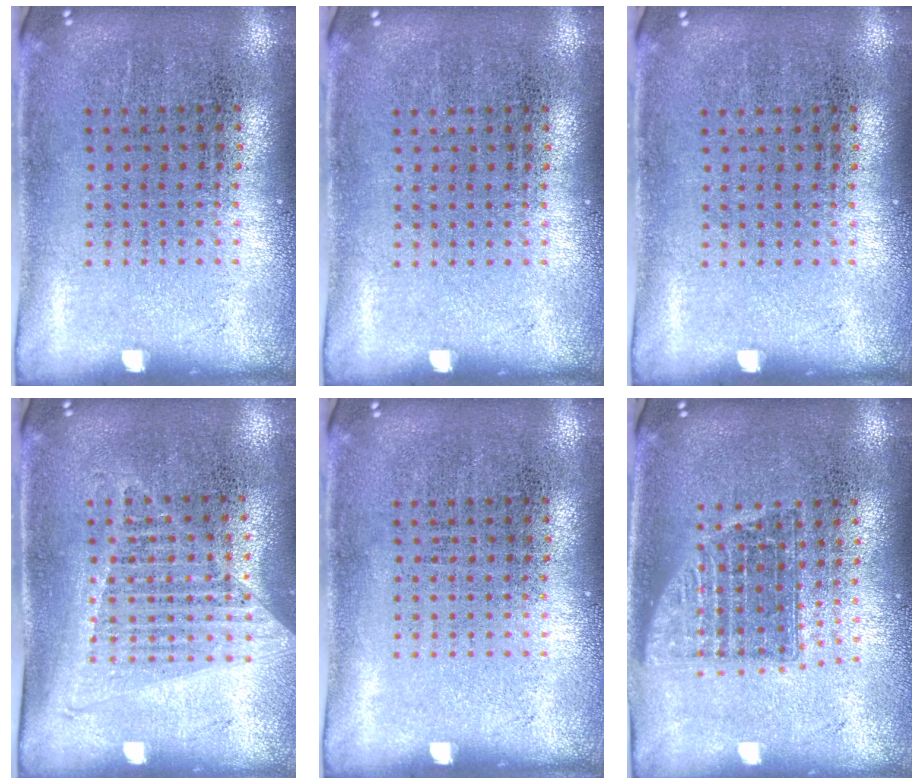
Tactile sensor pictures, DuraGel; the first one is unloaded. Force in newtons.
{"total": 0.0}
{"total": 0.0}
{"total": 1.3, "press": 1.2, "slide": 0.6}
{"total": 0.0}
{"total": 1.4, "press": 1.1, "slide": 0.9}